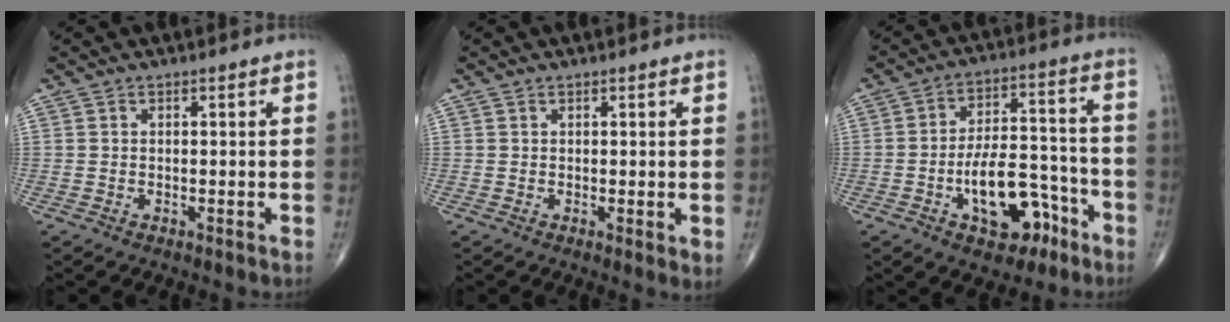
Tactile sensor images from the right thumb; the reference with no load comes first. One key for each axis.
{"total": 1.8, "fx": 0.4, "fy": 0.5, "fz": 1.7, "tx": -0.027, "ty": -0.009, "tz": 0.005}
{"total": 13.9, "fx": -6.3, "fy": 7.3, "fz": 10.0, "tx": -0.130, "ty": 0.055, "tz": -0.093}